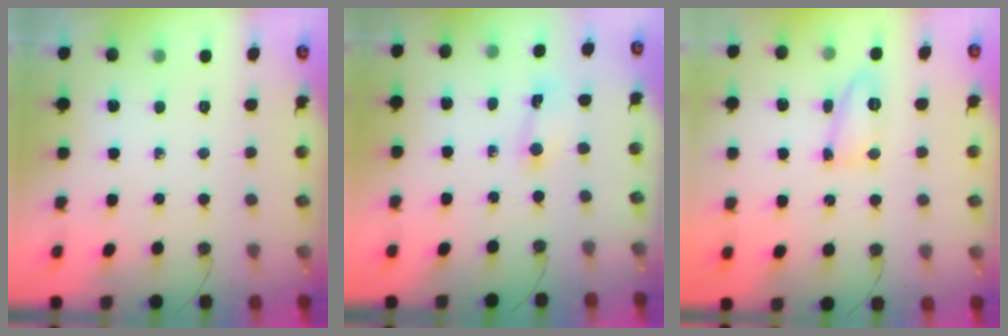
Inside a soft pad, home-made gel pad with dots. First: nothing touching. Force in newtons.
{"total": 1.5, "press": 1.5, "slide": 0.2}
{"total": 23.2, "press": 11.3, "slide": 20.3}